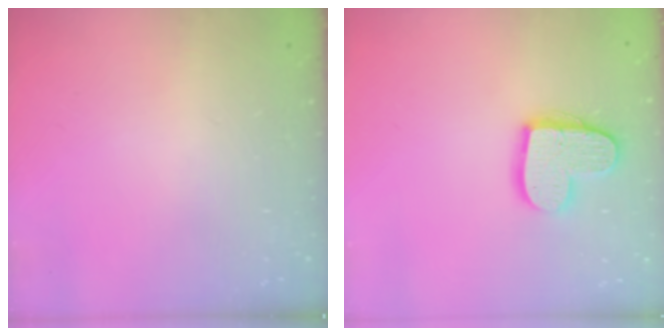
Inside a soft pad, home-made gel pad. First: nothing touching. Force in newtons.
{"total": 14.5, "press": 14.5, "slide": 1.0}